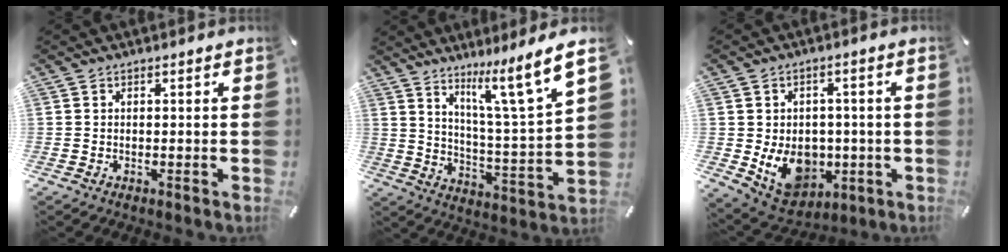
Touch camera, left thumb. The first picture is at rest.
{"total": 12.4, "force": [9.3, 0.6, 8.2], "torque": [-0.132, -0.071, 0.143]}
{"total": 11.9, "force": [-1.8, 9.8, 6.5], "torque": [-0.116, -0.004, -0.022]}